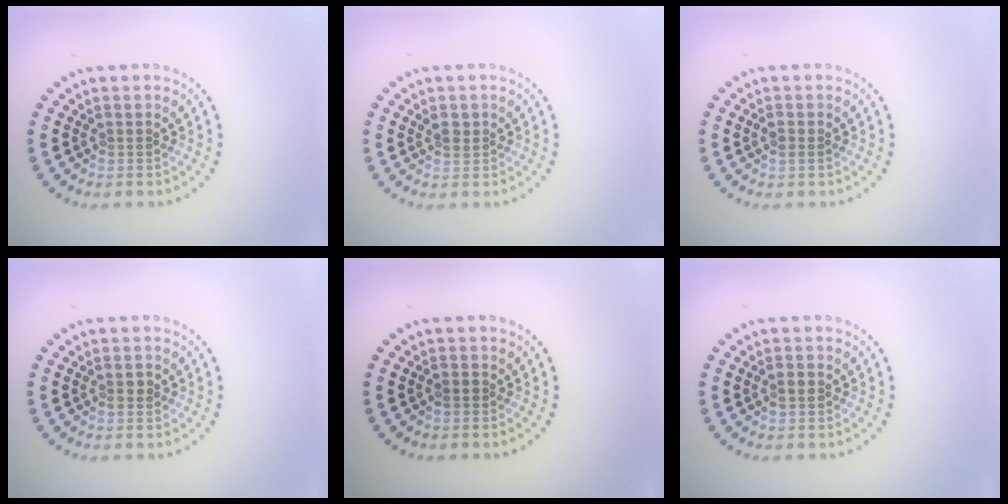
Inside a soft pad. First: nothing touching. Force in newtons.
{"total": 1.5, "press": 1.3, "slide": 0.7}
{"total": 1.0, "press": 0.9, "slide": 0.3}
{"total": 1.1, "press": 1.1, "slide": 0.3}
{"total": 1.0, "press": 0.9, "slide": 0.4}
{"total": 1.0, "press": 1.0, "slide": 0.1}